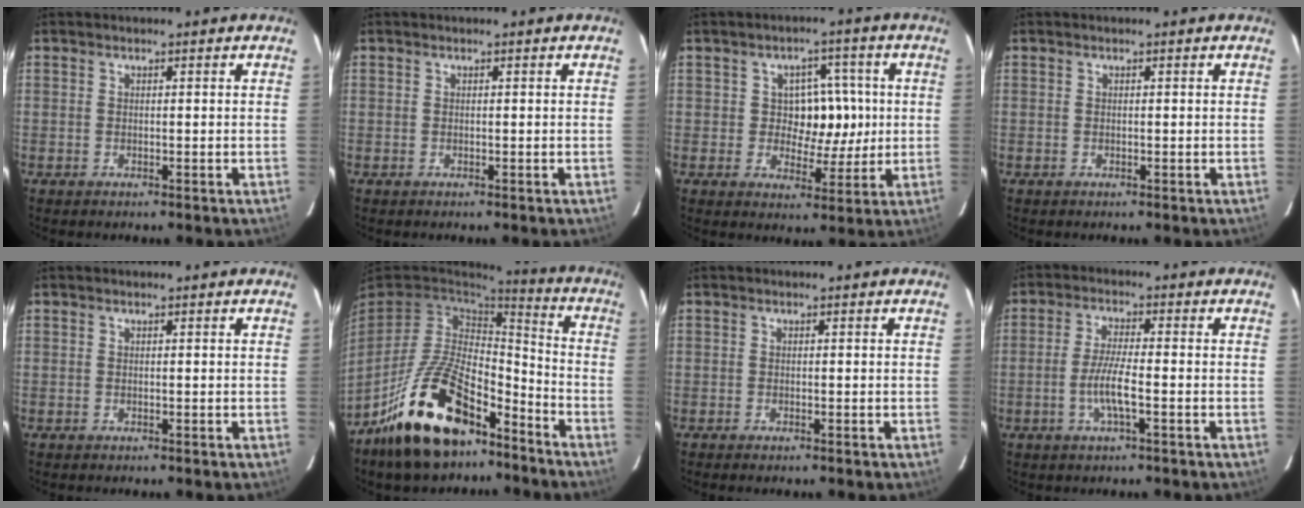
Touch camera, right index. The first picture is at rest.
{"total": 0.0}
{"total": 7.2, "force": [0.4, 6.0, 4.0], "torque": [-0.061, 0.008, 0.008]}
{"total": 0.0}
{"total": 0.0}
{"total": 20.9, "force": [-13.4, 9.4, 13.0], "torque": [-0.259, 0.002, -0.224]}
{"total": 0.5, "force": [-0.5, 0.1, 0.3], "torque": [-0.005, -0.001, -0.009]}
{"total": 5.5, "force": [-1.9, 0.6, 5.1], "torque": [-0.103, -0.005, -0.036]}